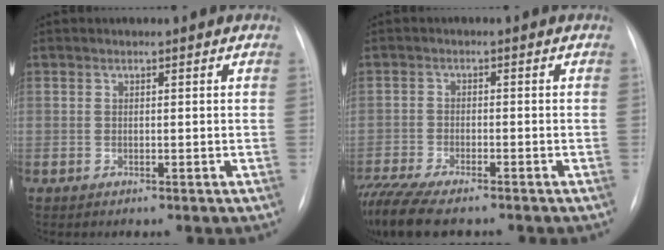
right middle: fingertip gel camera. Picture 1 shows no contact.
{"total": 10.5, "force": [-8.6, 2.0, 5.6], "torque": [-0.103, -0.018, -0.143]}